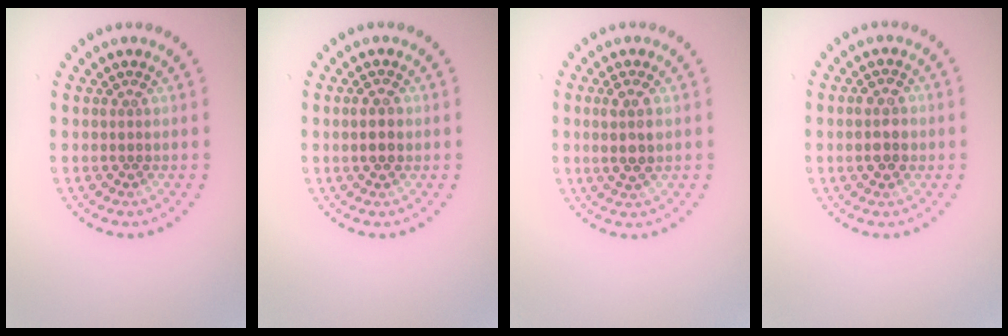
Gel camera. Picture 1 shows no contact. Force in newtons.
{"total": 1.8, "press": 1.8, "slide": 0.2}
{"total": 2.2, "press": 2.1, "slide": 0.7}
{"total": 2.4, "press": 2.4, "slide": 0.3}